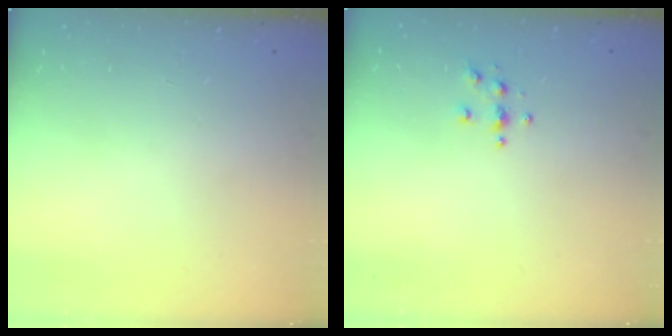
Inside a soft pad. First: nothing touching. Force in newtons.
{"total": 3.9, "press": 3.8, "slide": 0.4}